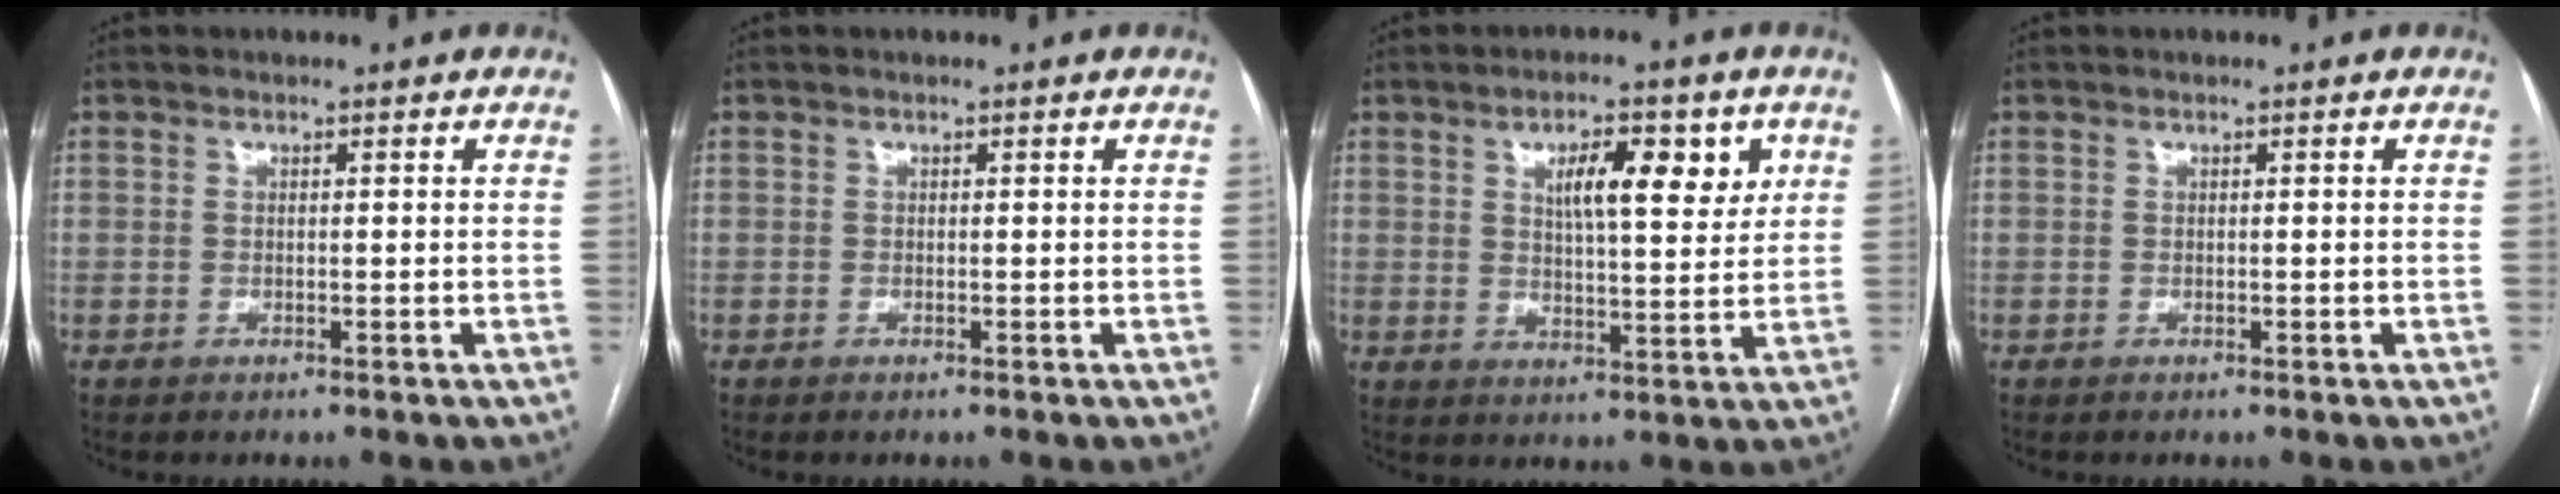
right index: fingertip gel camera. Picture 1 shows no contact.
{"total": 0.0}
{"total": 8.8, "force": [3.6, 2.8, 7.6], "torque": [-0.115, 0.008, 0.057]}
{"total": 0.0}